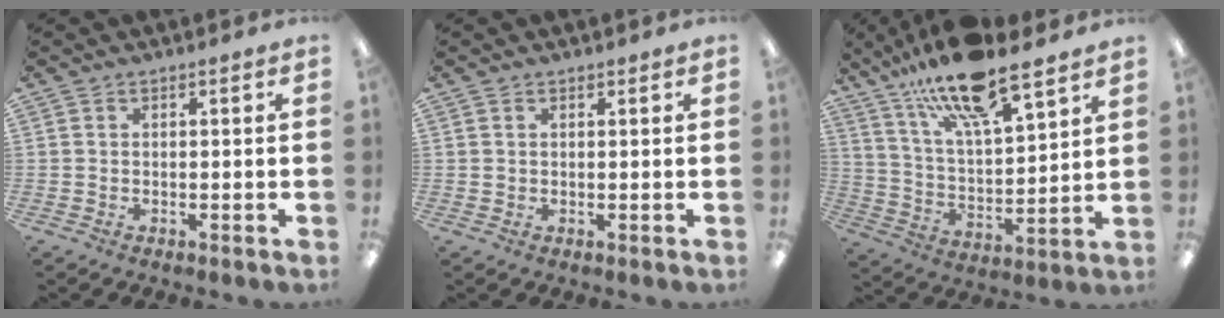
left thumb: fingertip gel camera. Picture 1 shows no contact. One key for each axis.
{"total": 0.8, "fx": 0.5, "fy": 0.6, "fz": 0.0, "tx": 0.000, "ty": 0.002, "tz": 0.009}
{"total": 18.0, "fx": 14.4, "fy": 4.7, "fz": 9.8, "tx": -0.178, "ty": -0.081, "tz": 0.245}